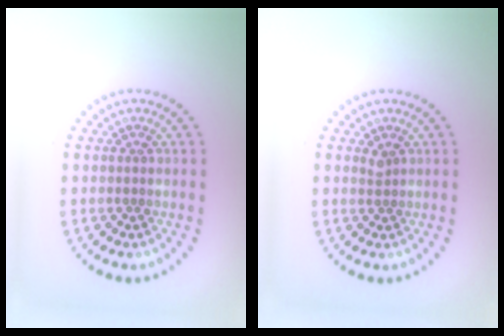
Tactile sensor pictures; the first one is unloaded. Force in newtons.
{"total": 0.8, "press": 0.6, "slide": 0.6}